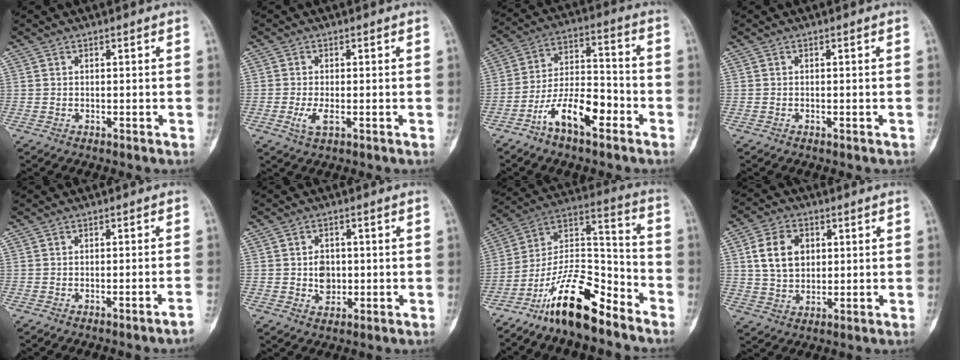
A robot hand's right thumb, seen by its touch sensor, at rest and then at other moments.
{"total": 3.2, "force": [-0.9, 1.2, 2.8], "torque": [-0.065, -0.006, -0.018]}
{"total": 13.7, "force": [-7.7, 5.3, 10.0], "torque": [-0.181, 0.069, -0.144]}
{"total": 0.5, "force": [-0.4, 0.3, 0.3], "torque": [-0.009, 0.003, -0.003]}
{"total": 2.6, "force": [-1.9, -0.7, 1.6], "torque": [-0.038, 0.021, -0.021]}
{"total": 4.4, "force": [-0.3, 3.5, 2.7], "torque": [-0.024, 0.003, -0.002]}
{"total": 17.7, "force": [-12.6, 5.9, 10.9], "torque": [-0.175, 0.102, -0.226]}
{"total": 9.1, "force": [2.1, 6.7, 5.8], "torque": [-0.082, -0.001, 0.039]}